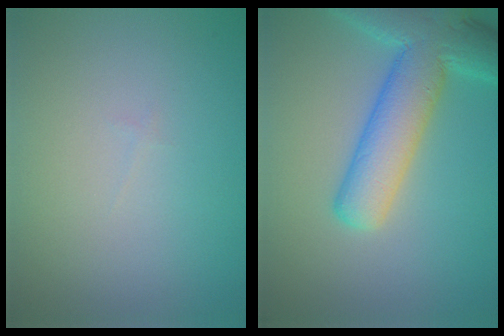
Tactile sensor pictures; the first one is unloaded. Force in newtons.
{"total": 8.1, "press": 8.1, "slide": 0.5}